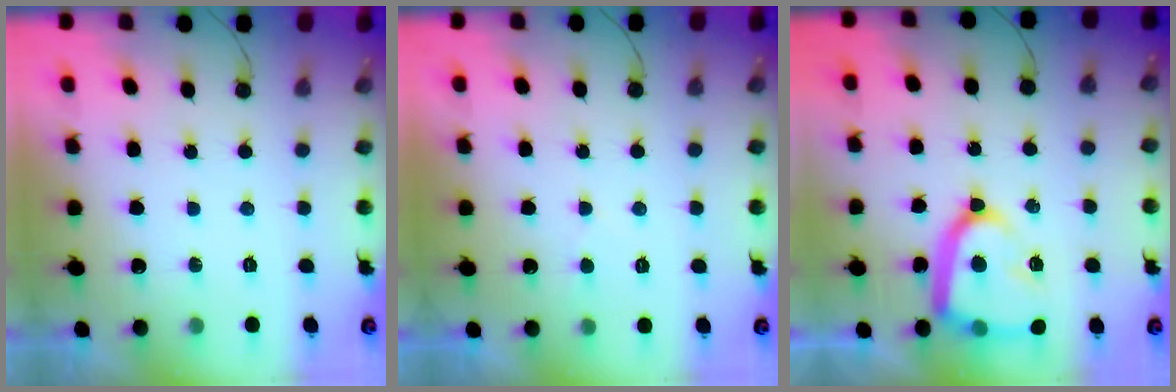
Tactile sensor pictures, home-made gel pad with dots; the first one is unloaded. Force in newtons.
{"total": 2.5, "press": 2.5, "slide": 0.2}
{"total": 16.1, "press": 16.1, "slide": 1.6}